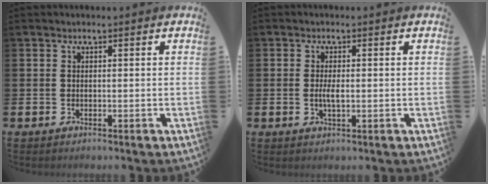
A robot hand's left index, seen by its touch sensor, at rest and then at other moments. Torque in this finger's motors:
{"motor_torque": [0.30, 0.26, 0.04, 0.04]}